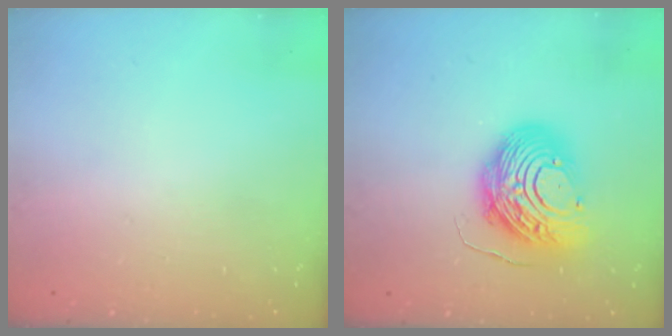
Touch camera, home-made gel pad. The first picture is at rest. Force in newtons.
{"total": 13.7, "press": 13.6, "slide": 1.4}